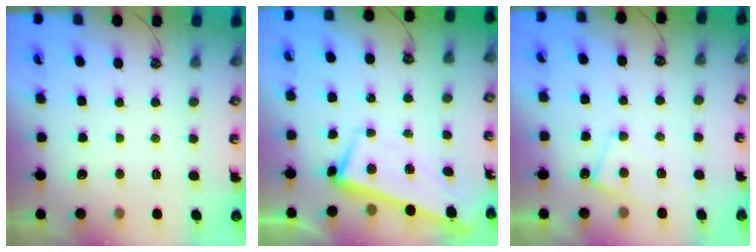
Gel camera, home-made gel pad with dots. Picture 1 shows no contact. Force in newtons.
{"total": 1.5, "press": 0.3, "slide": 1.5}
{"total": 0.7, "press": 0.5, "slide": 0.4}